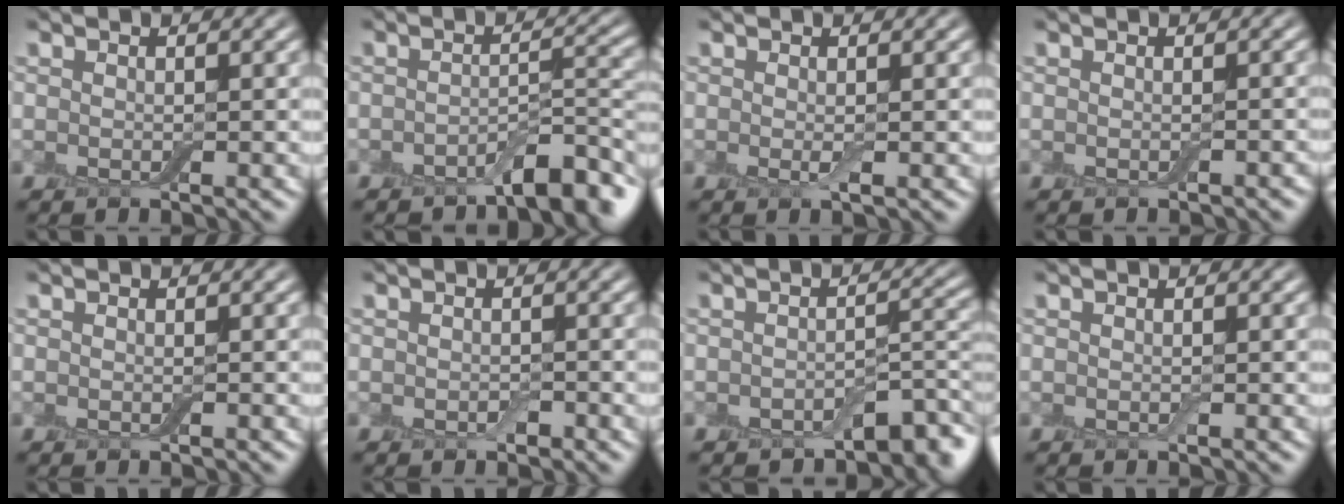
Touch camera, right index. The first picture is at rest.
{"total": 4.6, "force": [-3.3, 1.3, 2.8], "torque": [-0.035, 0.008, -0.051]}
{"total": 0.9, "force": [-0.1, 0.1, 0.9], "torque": [-0.018, -0.004, -0.003]}
{"total": 0.6, "force": [-0.5, 0.3, 0.3], "torque": [-0.007, -0.001, -0.006]}
{"total": 0.0}
{"total": 0.8, "force": [-0.5, 0.5, 0.5], "torque": [-0.007, 0.000, -0.007]}
{"total": 4.0, "force": [-2.9, 1.6, 2.3], "torque": [-0.020, 0.003, -0.041]}
{"total": 0.0}